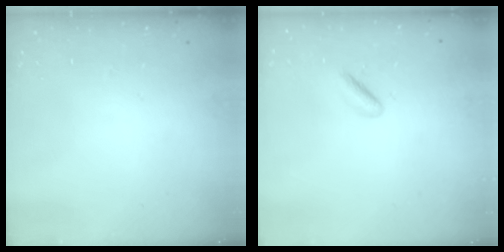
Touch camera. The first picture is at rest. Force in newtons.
{"total": 1.9, "press": 1.6, "slide": 1.0}